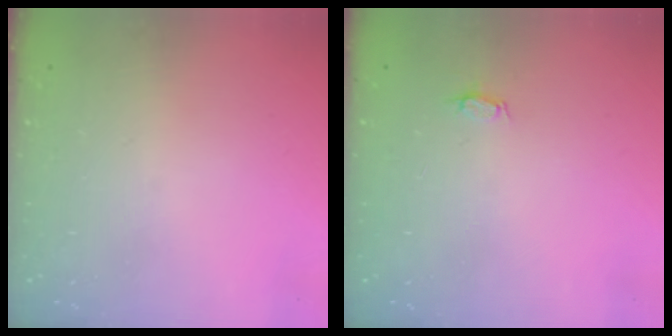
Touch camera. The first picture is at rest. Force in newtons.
{"total": 2.9, "press": 2.9, "slide": 0.4}